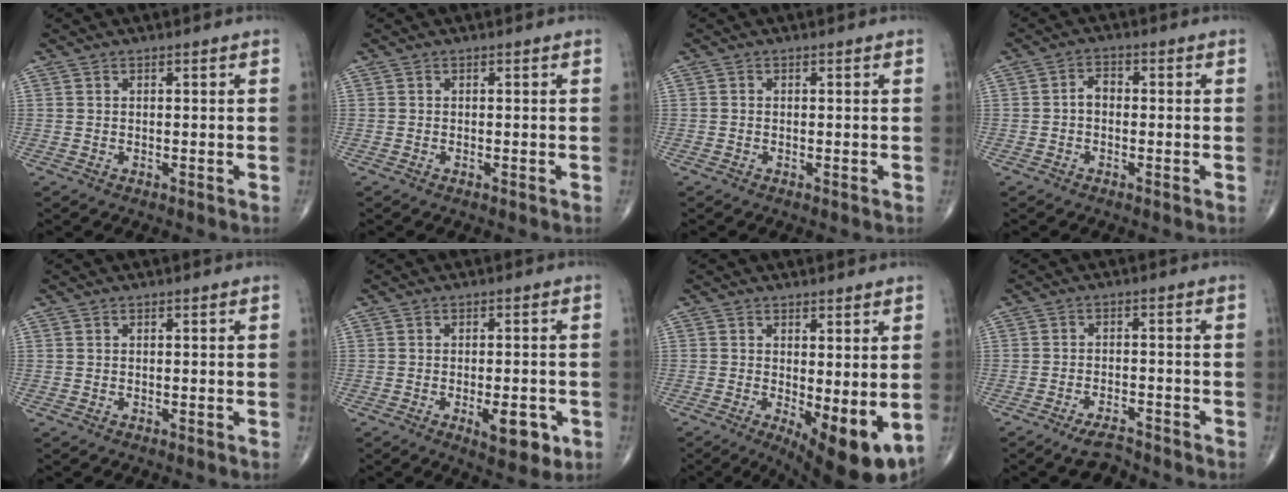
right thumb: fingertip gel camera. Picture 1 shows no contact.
{"total": 0.0}
{"total": 0.0}
{"total": 2.7, "force": [-0.5, 1.9, 1.8], "torque": [-0.022, 0.015, -0.017]}
{"total": 0.0}
{"total": 7.5, "force": [-3.3, 2.9, 6.1], "torque": [-0.070, 0.009, -0.042]}
{"total": 10.7, "force": [-1.8, 3.8, 9.8], "torque": [-0.135, -0.027, -0.014]}
{"total": 4.2, "force": [-3.6, 1.3, 1.8], "torque": [-0.034, 0.012, -0.063]}